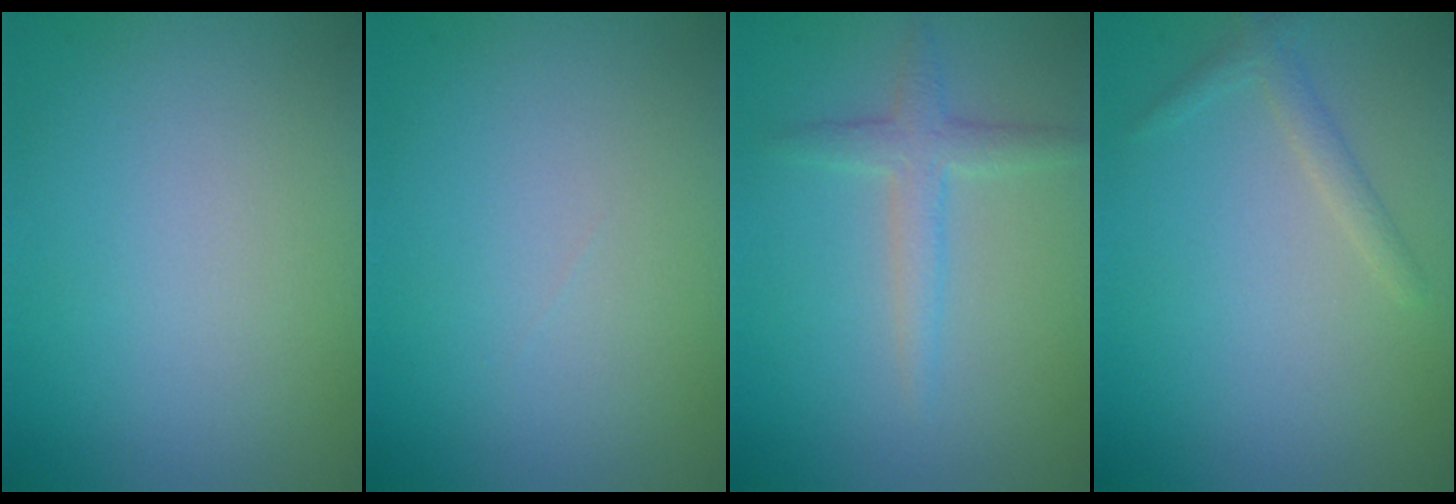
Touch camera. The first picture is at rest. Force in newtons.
{"total": 0.0}
{"total": 2.4, "press": 2.4, "slide": 0.2}
{"total": 1.3, "press": 1.3, "slide": 0.1}